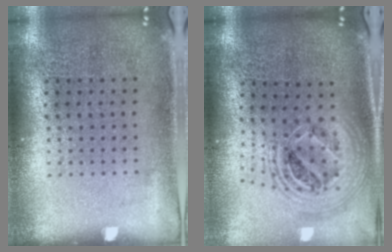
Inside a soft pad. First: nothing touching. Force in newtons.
{"total": 2.3, "press": 1.7, "slide": 1.4}